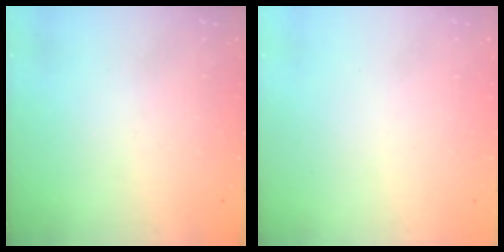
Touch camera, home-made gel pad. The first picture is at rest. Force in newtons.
{"total": 0.0}